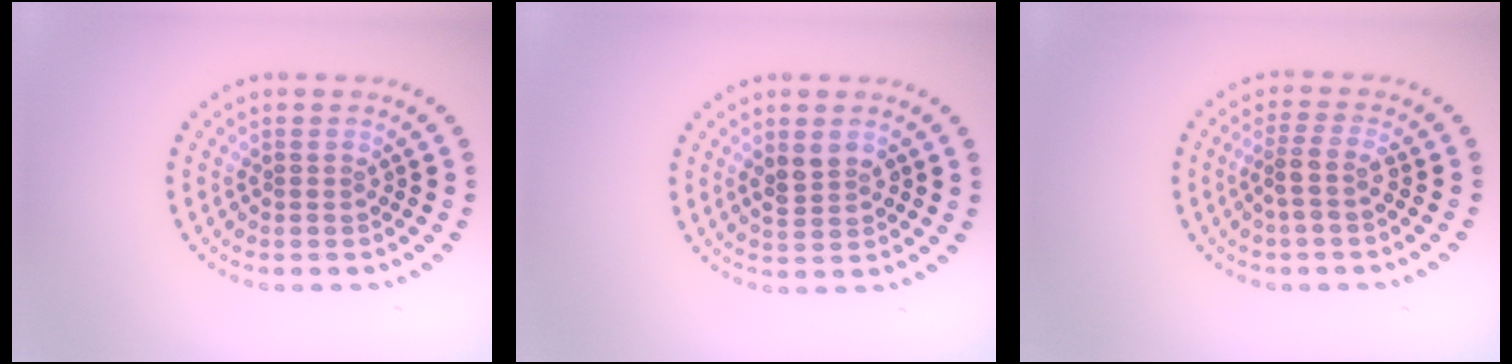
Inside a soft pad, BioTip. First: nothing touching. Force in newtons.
{"total": 2.2, "press": 2.2, "slide": 0.4}
{"total": 2.3, "press": 1.7, "slide": 1.5}